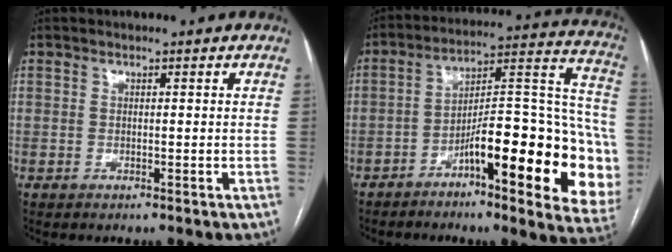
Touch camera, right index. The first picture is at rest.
{"total": 23.3, "force": [-8.0, 4.8, 21.4], "torque": [-0.216, 0.039, -0.107]}